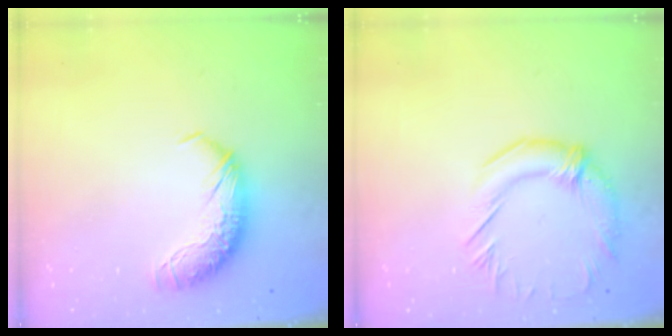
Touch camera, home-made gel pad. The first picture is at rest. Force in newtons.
{"total": 1.1, "press": 0.6, "slide": 1.0}